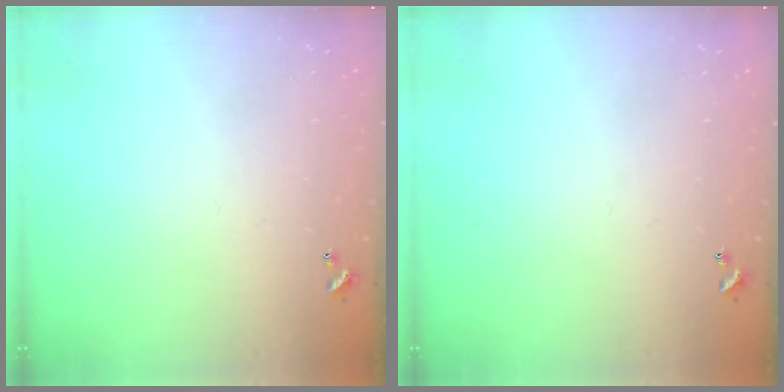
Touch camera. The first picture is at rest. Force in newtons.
{"total": 0.0}